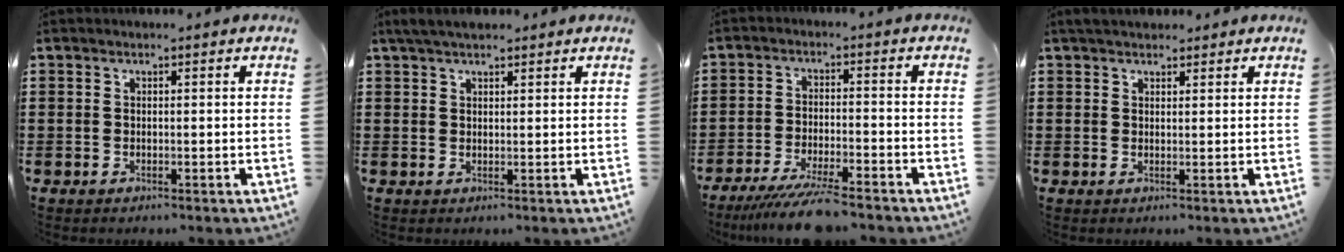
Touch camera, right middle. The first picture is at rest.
{"total": 2.5, "force": [2.1, 0.8, 1.1], "torque": [-0.028, 0.007, 0.039]}
{"total": 7.0, "force": [-6.1, 0.2, 3.4], "torque": [-0.067, -0.012, -0.113]}
{"total": 2.0, "force": [1.8, 0.9, 0.3], "torque": [-0.003, 0.004, 0.033]}